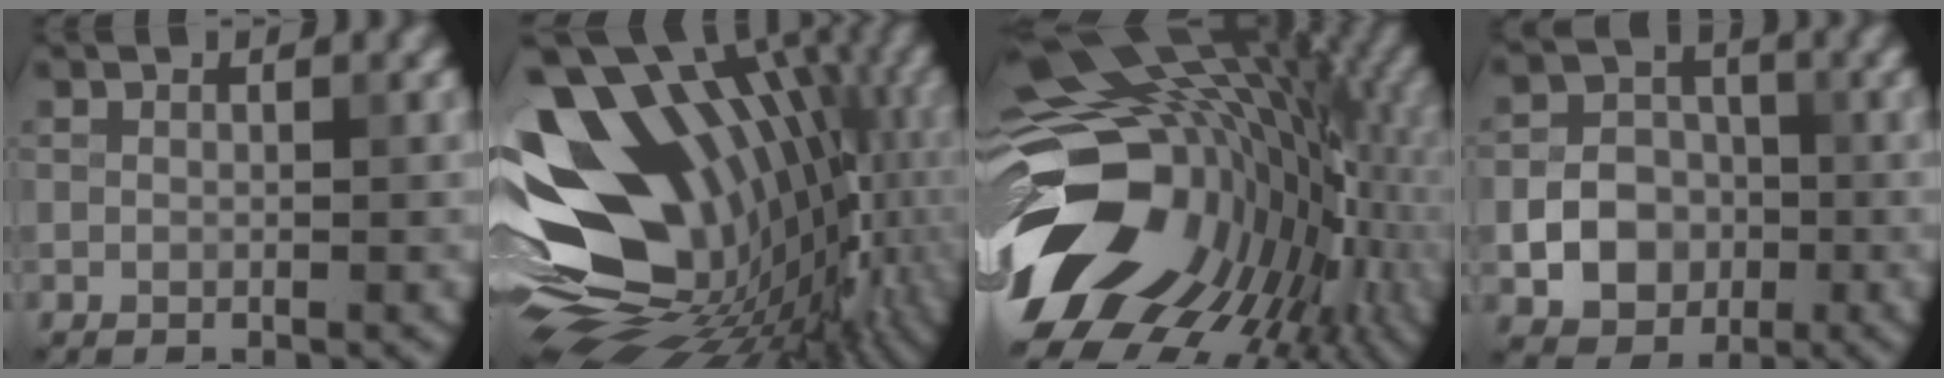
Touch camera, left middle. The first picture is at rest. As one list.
[{"total": 18.1, "force": [1.1, 12.9, 12.7], "torque": [-0.206, 0.001, 0.033]}, {"total": 19.5, "force": [-2.0, 14.1, 13.3], "torque": [-0.222, -0.024, -0.009]}, {"total": 5.6, "force": [-1.5, 4.6, 2.8], "torque": [-0.034, -0.001, -0.034]}]